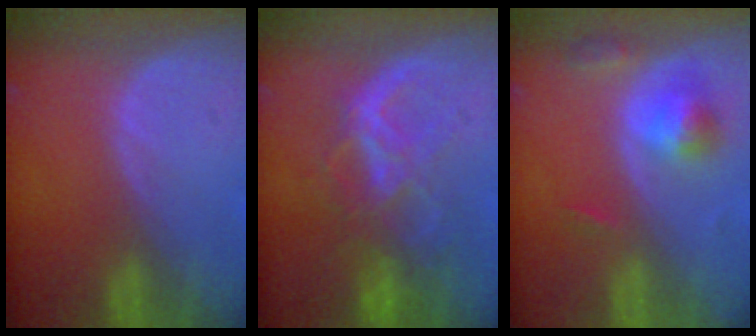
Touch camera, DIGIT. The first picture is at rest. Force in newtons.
{"total": 8.8, "press": 7.6, "slide": 4.4}
{"total": 5.3, "press": 4.8, "slide": 2.2}